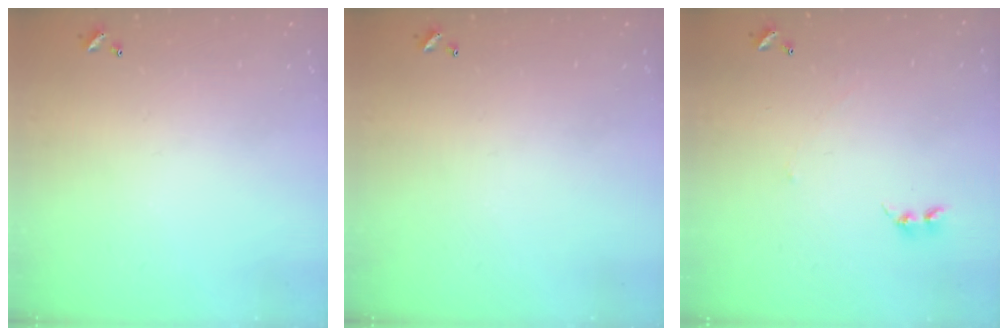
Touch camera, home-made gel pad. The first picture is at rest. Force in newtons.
{"total": 0.0}
{"total": 2.3, "press": 2.3, "slide": 0.3}